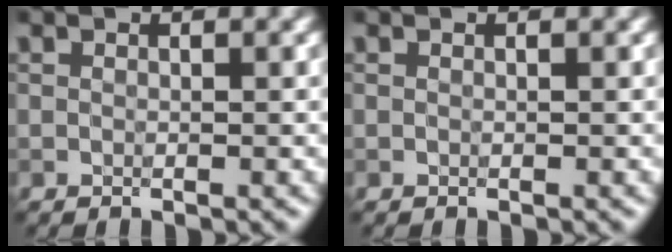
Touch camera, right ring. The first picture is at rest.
{"total": 0.0}